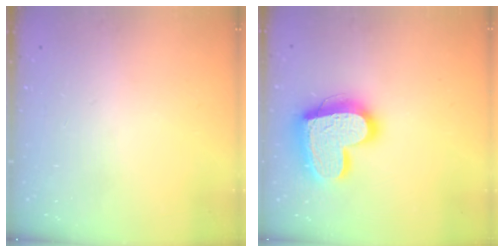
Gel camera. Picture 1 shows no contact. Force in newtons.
{"total": 19.9, "press": 19.9, "slide": 1.1}